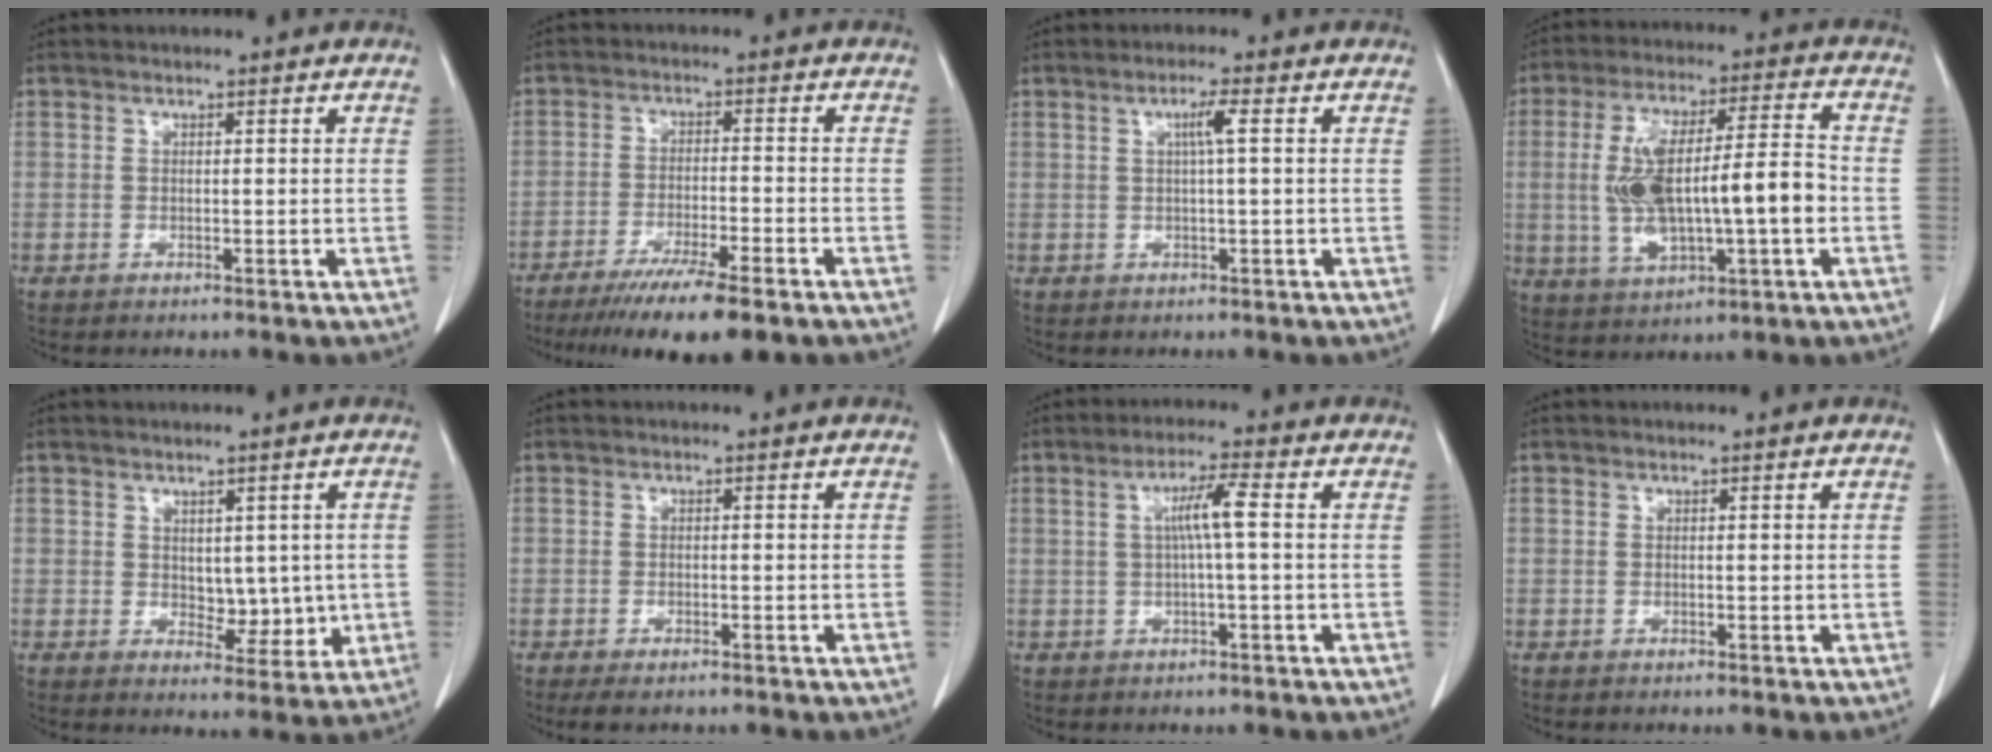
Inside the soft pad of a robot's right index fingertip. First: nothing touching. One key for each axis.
{"total": 11.6, "fx": -8.4, "fy": 0.6, "fz": 8.0, "tx": -0.120, "ty": -0.026, "tz": -0.129}
{"total": 2.6, "fx": 0.6, "fy": -0.3, "fz": 2.5, "tx": -0.049, "ty": 0.002, "tz": 0.009}
{"total": 15.7, "fx": -1.6, "fy": 3.6, "fz": 15.2, "tx": -0.290, "ty": 0.019, "tz": -0.018}
{"total": 5.0, "fx": 0.3, "fy": 3.0, "fz": 4.0, "tx": -0.044, "ty": -0.006, "tz": 0.015}
{"total": 2.4, "fx": -1.8, "fy": 0.8, "fz": 1.4, "tx": -0.024, "ty": -0.006, "tz": -0.024}
{"total": 4.7, "fx": 0.5, "fy": -0.2, "fz": 4.7, "tx": -0.086, "ty": 0.008, "tz": 0.011}
{"total": 0.0}